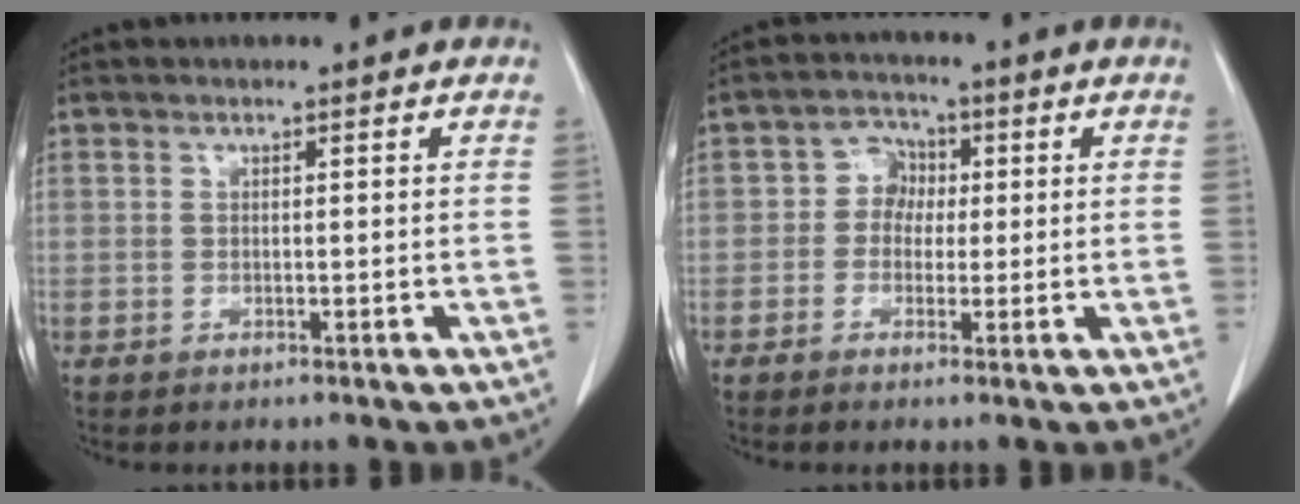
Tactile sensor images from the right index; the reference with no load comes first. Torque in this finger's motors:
{"motor_torque": [0.29, -0.14, 0.15, 0.00]}